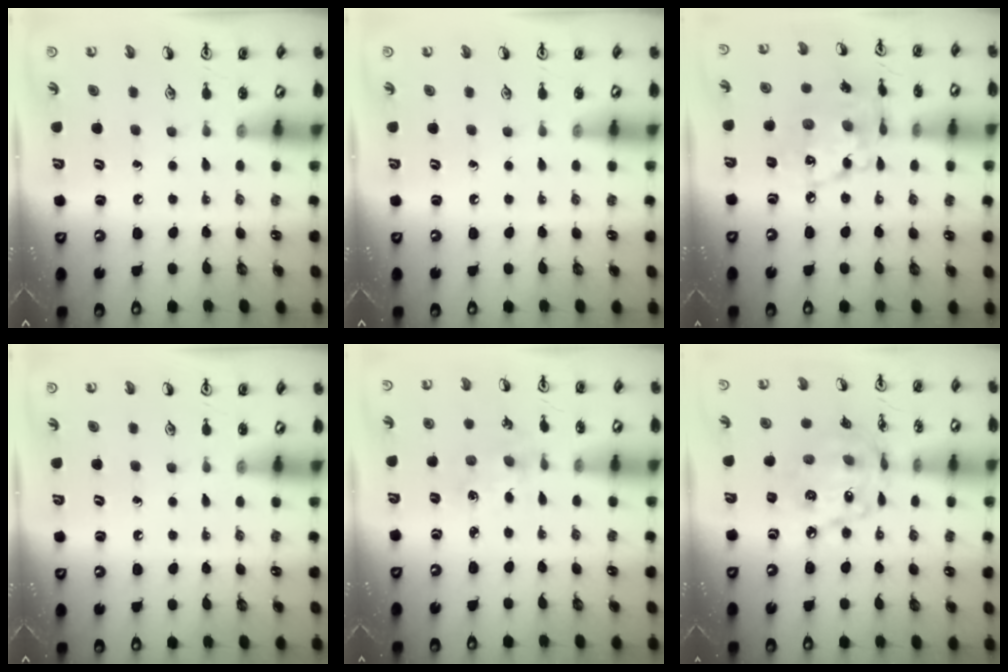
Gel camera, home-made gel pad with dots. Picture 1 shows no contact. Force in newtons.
{"total": 0.0}
{"total": 13.2, "press": 13.2, "slide": 0.7}
{"total": 0.0}
{"total": 2.0, "press": 2.0, "slide": 0.4}
{"total": 15.7, "press": 15.7, "slide": 1.1}